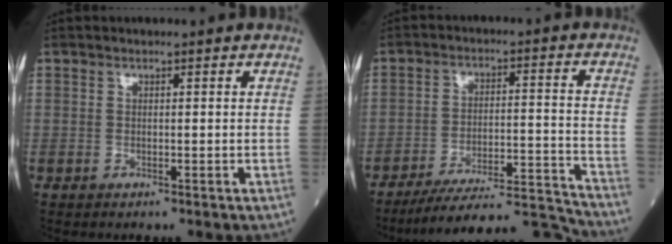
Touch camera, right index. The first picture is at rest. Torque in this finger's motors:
{"motor_torque": [-0.09, -0.36, 0.34, 0.11]}